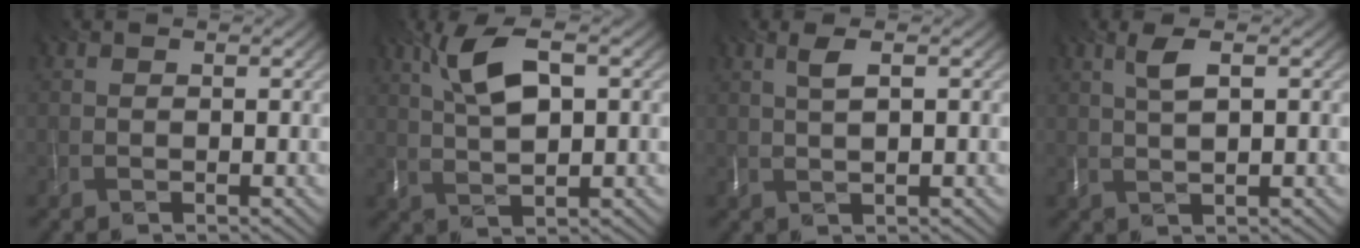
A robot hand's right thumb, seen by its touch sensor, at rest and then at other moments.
{"total": 6.9, "force": [2.4, 2.2, 6.1], "torque": [-0.133, 0.010, 0.050]}
{"total": 2.2, "force": [0.8, 0.1, 2.1], "torque": [-0.048, 0.007, 0.018]}
{"total": 2.8, "force": [1.1, 0.3, 2.6], "torque": [-0.061, 0.006, 0.025]}